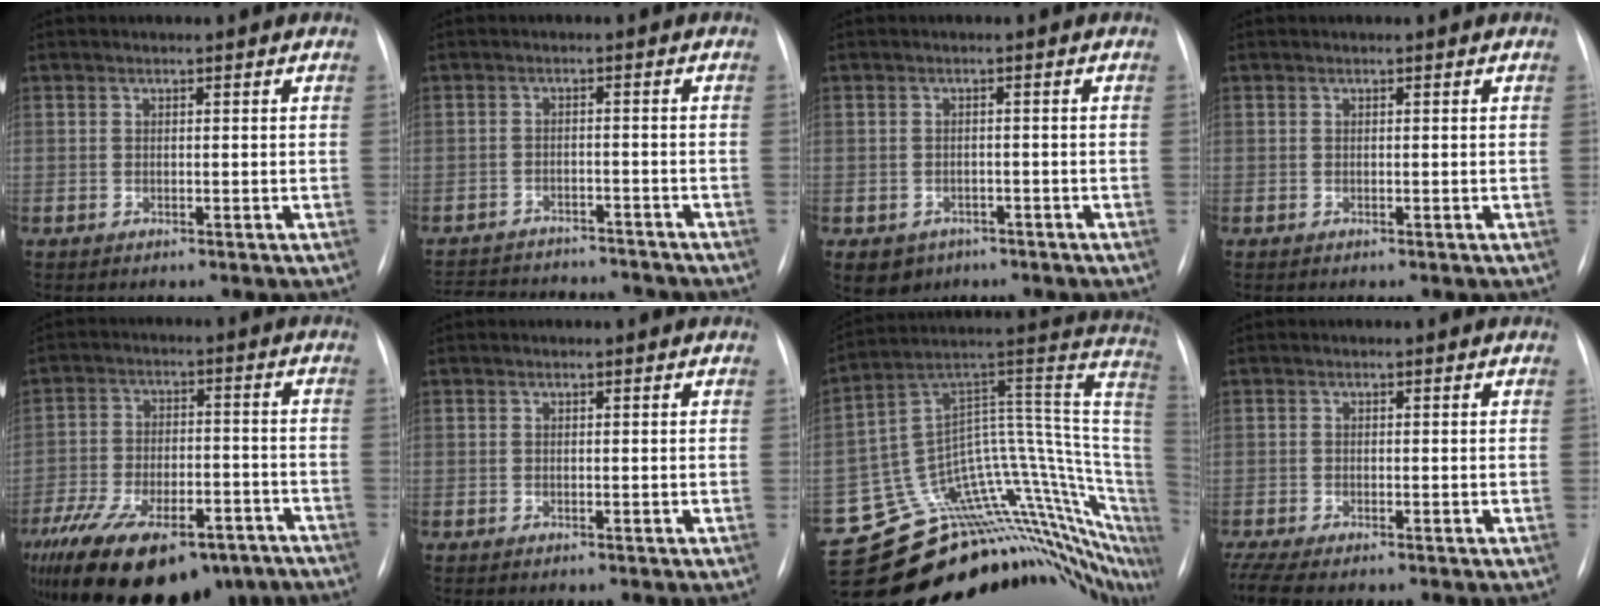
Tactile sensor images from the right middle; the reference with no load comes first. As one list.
[{"total": 15.9, "force": [-14.6, 4.1, 4.8], "torque": [-0.111, 0.000, -0.197]}, {"total": 4.1, "force": [-2.3, 3.2, 0.8], "torque": [-0.009, 0.005, -0.027]}, {"total": 0.0}, {"total": 25.7, "force": [-17.8, 11.2, 14.9], "torque": [-0.292, -0.022, -0.260]}, {"total": 0.0}, {"total": 23.9, "force": [-19.3, 7.9, 11.8], "torque": [-0.063, 0.093, -0.258]}, {"total": 4.6, "force": [-3.6, 0.9, 2.6], "torque": [-0.059, -0.005, -0.064]}]